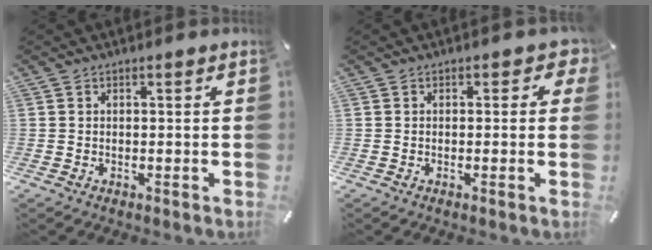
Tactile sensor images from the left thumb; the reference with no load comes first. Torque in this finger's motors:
{"motor_torque": [0.44, 0.28, 0.14, -0.07, 0.02]}